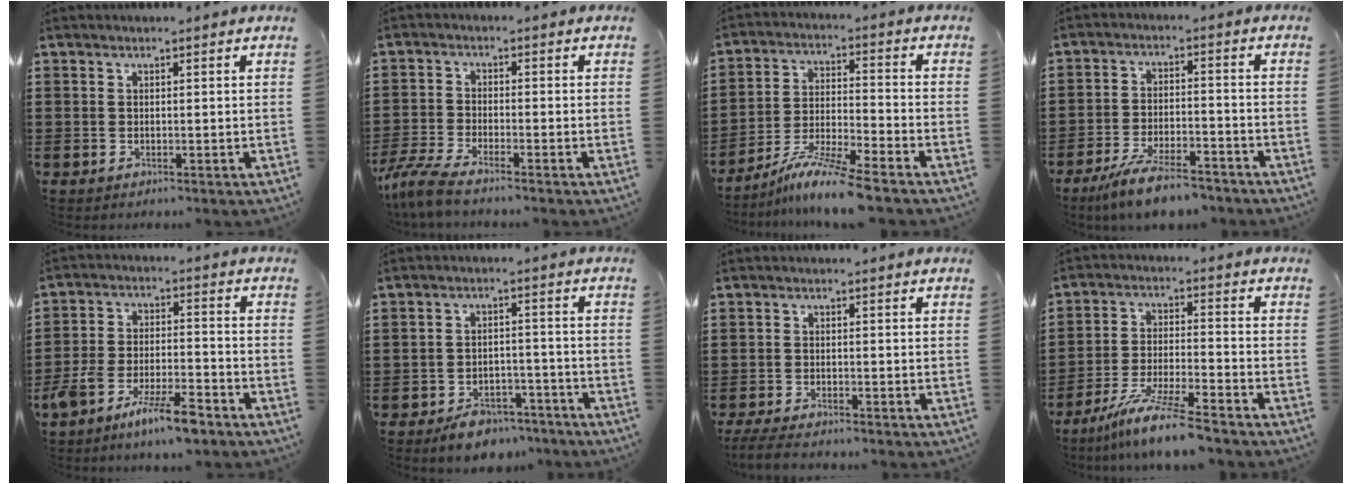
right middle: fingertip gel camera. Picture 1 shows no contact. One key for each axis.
{"total": 4.7, "fx": -4.2, "fy": 0.2, "fz": 2.0, "tx": -0.070, "ty": -0.020, "tz": -0.090}
{"total": 8.5, "fx": -7.3, "fy": -0.2, "fz": 4.3, "tx": -0.082, "ty": -0.007, "tz": -0.140}
{"total": 7.5, "fx": -6.4, "fy": 1.2, "fz": 3.7, "tx": -0.080, "ty": 0.000, "tz": -0.122}
{"total": 8.6, "fx": -6.8, "fy": 1.8, "fz": 5.1, "tx": -0.109, "ty": 0.004, "tz": -0.128}
{"total": 4.6, "fx": -4.3, "fy": 1.4, "fz": 1.0, "tx": -0.016, "ty": 0.014, "tz": -0.082}
{"total": 2.9, "fx": -2.8, "fy": 0.3, "fz": 0.9, "tx": -0.031, "ty": -0.007, "tz": -0.060}
{"total": 9.1, "fx": -7.8, "fy": -0.3, "fz": 4.8, "tx": -0.101, "ty": -0.010, "tz": -0.152}